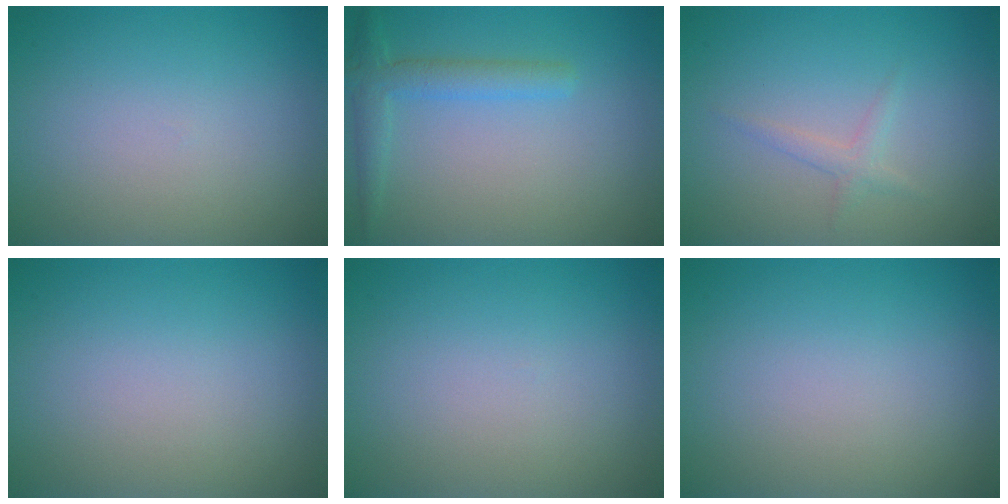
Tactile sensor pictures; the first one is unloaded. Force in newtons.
{"total": 2.6, "press": 2.6, "slide": 0.2}
{"total": 1.2, "press": 1.2, "slide": 0.1}
{"total": 0.0}
{"total": 0.0}
{"total": 0.0}